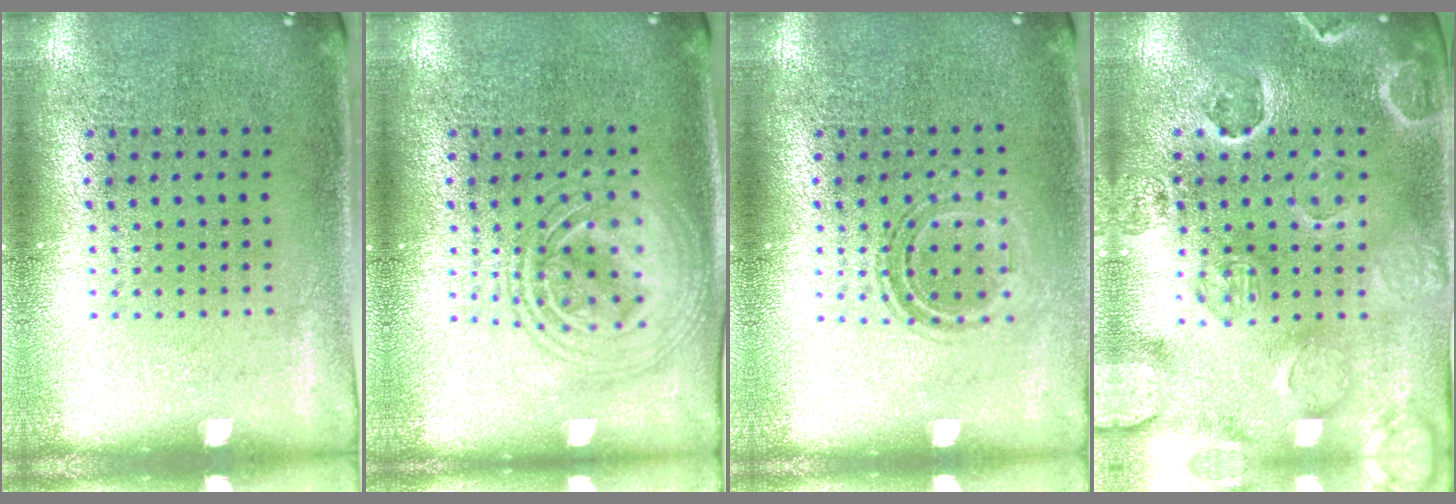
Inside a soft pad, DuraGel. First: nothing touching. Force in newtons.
{"total": 2.4, "press": 2.4, "slide": 0.2}
{"total": 1.0, "press": 0.9, "slide": 0.4}
{"total": 2.7, "press": 2.6, "slide": 0.6}